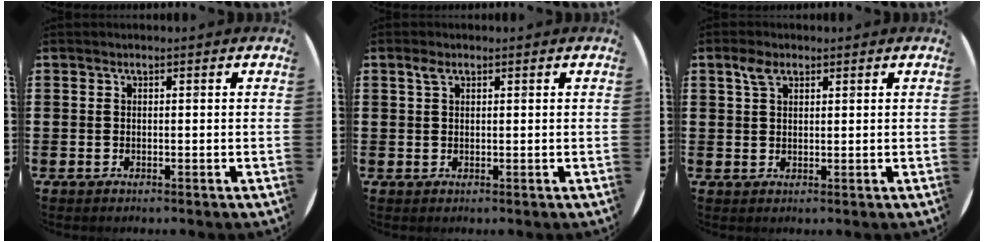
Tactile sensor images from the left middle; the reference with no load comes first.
{"total": 1.5, "force": [0.8, 0.8, 0.9], "torque": [-0.013, 0.002, 0.013]}
{"total": 2.6, "force": [1.7, 1.4, 1.3], "torque": [-0.023, 0.002, 0.030]}